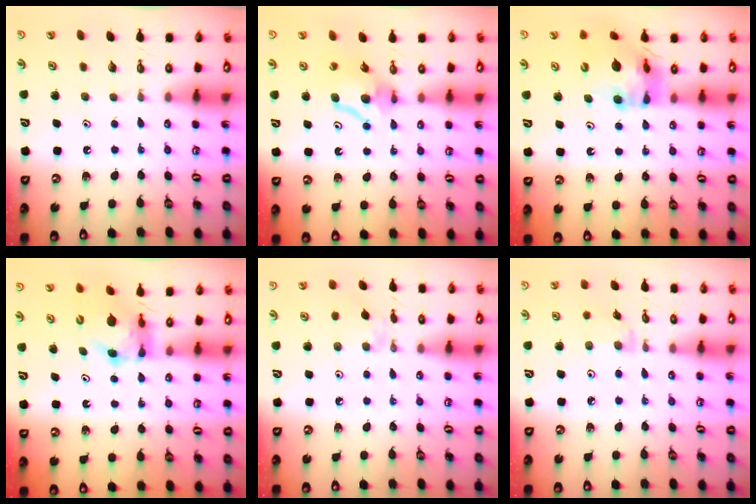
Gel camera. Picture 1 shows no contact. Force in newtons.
{"total": 7.5, "press": 7.5, "slide": 0.2}
{"total": 13.6, "press": 13.6, "slide": 1.4}
{"total": 5.5, "press": 5.5, "slide": 0.6}
{"total": 1.3, "press": 1.3, "slide": 0.4}
{"total": 1.9, "press": 1.9, "slide": 0.4}